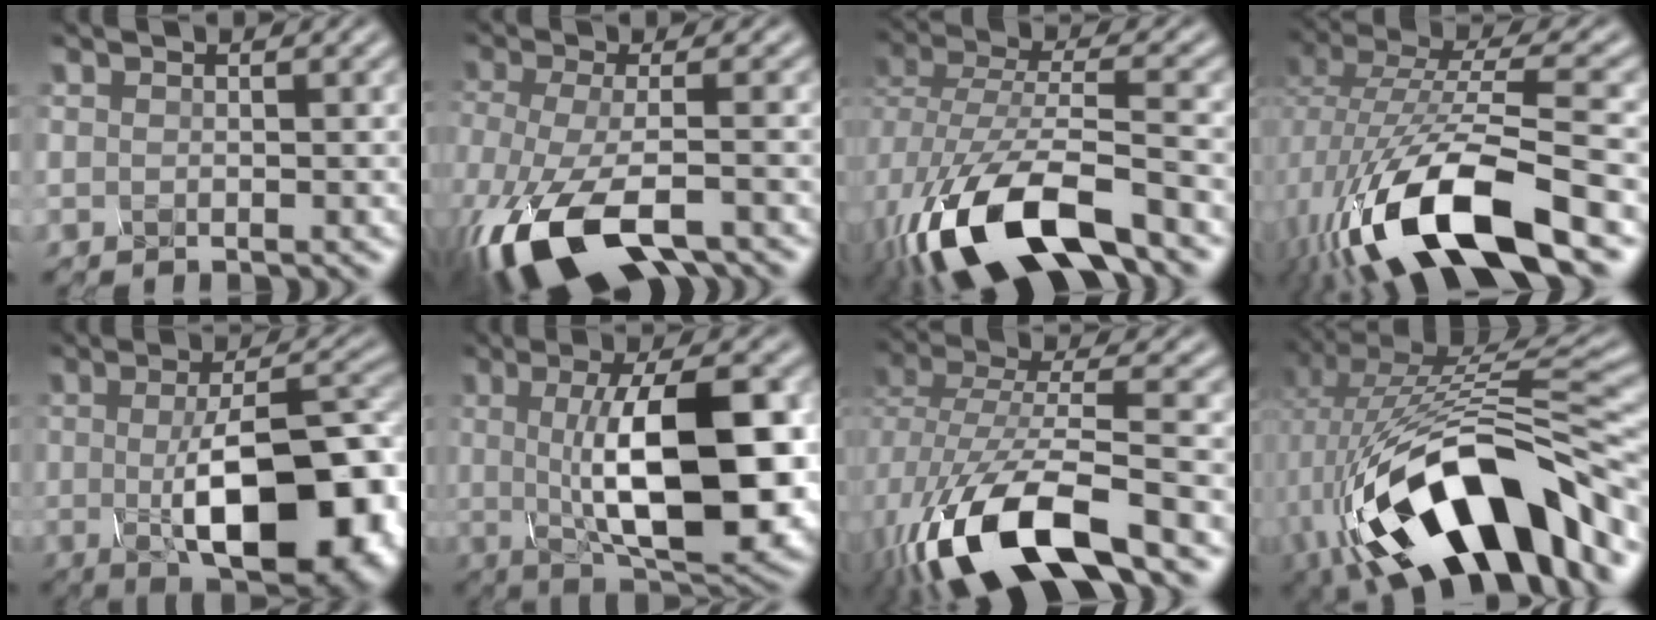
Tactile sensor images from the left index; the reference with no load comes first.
{"total": 11.4, "force": [-7.1, 4.1, 8.0], "torque": [-0.208, -0.035, -0.100]}
{"total": 12.4, "force": [-7.2, 5.2, 8.7], "torque": [-0.212, -0.021, -0.101]}
{"total": 11.8, "force": [-5.6, 3.8, 9.7], "torque": [-0.215, -0.003, -0.079]}
{"total": 12.1, "force": [-2.3, 4.6, 11.0], "torque": [-0.148, -0.009, -0.018]}
{"total": 11.3, "force": [-0.2, 3.3, 10.8], "torque": [-0.161, -0.001, 0.014]}
{"total": 11.7, "force": [-6.3, 4.5, 8.8], "torque": [-0.212, -0.021, -0.084]}
{"total": 13.3, "force": [-4.4, 5.3, 11.4], "torque": [-0.204, 0.009, -0.048]}